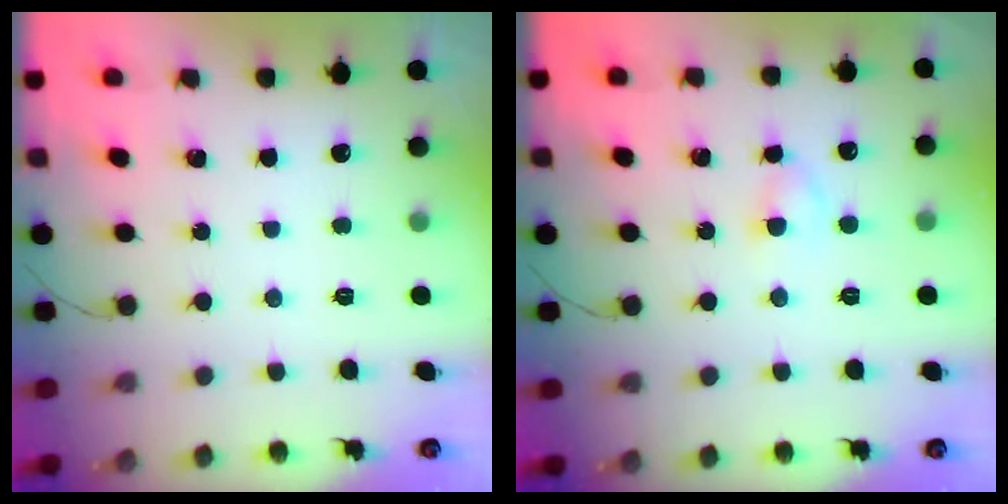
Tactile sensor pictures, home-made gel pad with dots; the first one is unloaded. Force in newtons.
{"total": 2.8, "press": 2.5, "slide": 1.2}